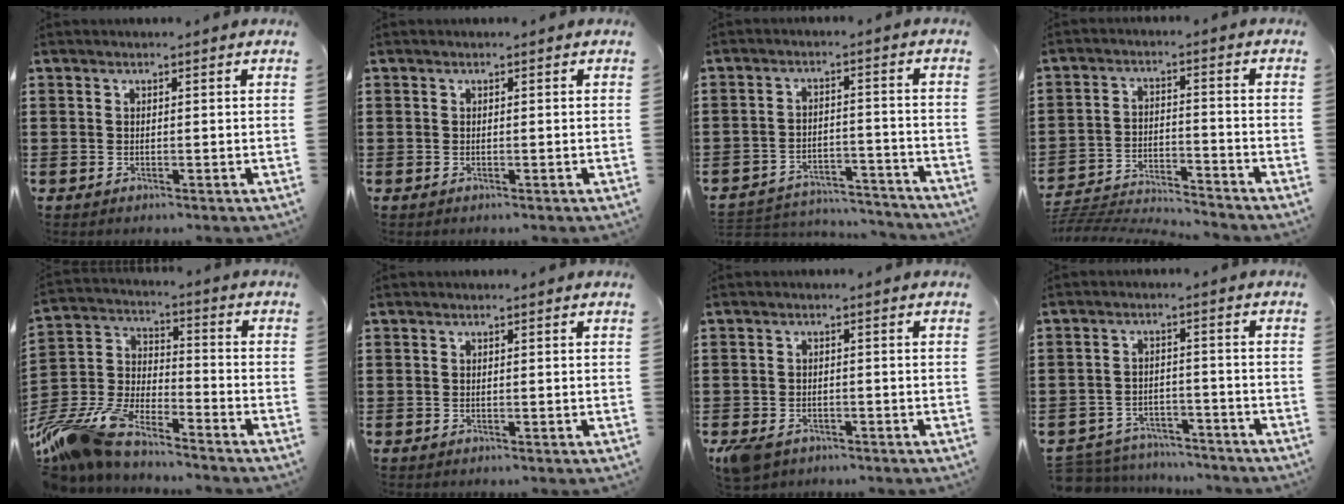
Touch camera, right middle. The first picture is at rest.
{"total": 0.0}
{"total": 4.4, "force": [-4.3, 0.9, 0.2], "torque": [-0.015, 0.005, -0.093]}
{"total": 4.6, "force": [-4.5, 0.3, 0.7], "torque": [-0.031, -0.002, -0.100]}
{"total": 11.1, "force": [-9.9, 2.5, 4.4], "torque": [-0.120, 0.009, -0.207]}
{"total": 0.0}
{"total": 2.0, "force": [-1.6, 1.1, 0.7], "torque": [-0.031, -0.004, -0.038]}
{"total": 4.5, "force": [-4.4, 0.9, 0.1], "torque": [-0.013, 0.005, -0.096]}